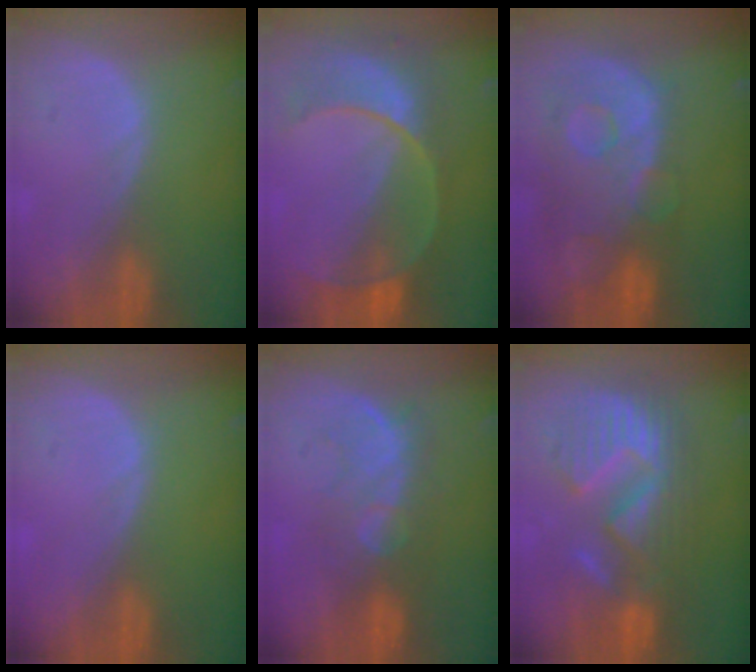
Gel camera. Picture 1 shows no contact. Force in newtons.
{"total": 9.4, "press": 8.5, "slide": 4.0}
{"total": 12.4, "press": 10.2, "slide": 6.9}
{"total": 0.0}
{"total": 8.0, "press": 7.8, "slide": 1.7}
{"total": 11.5, "press": 11.4, "slide": 1.0}